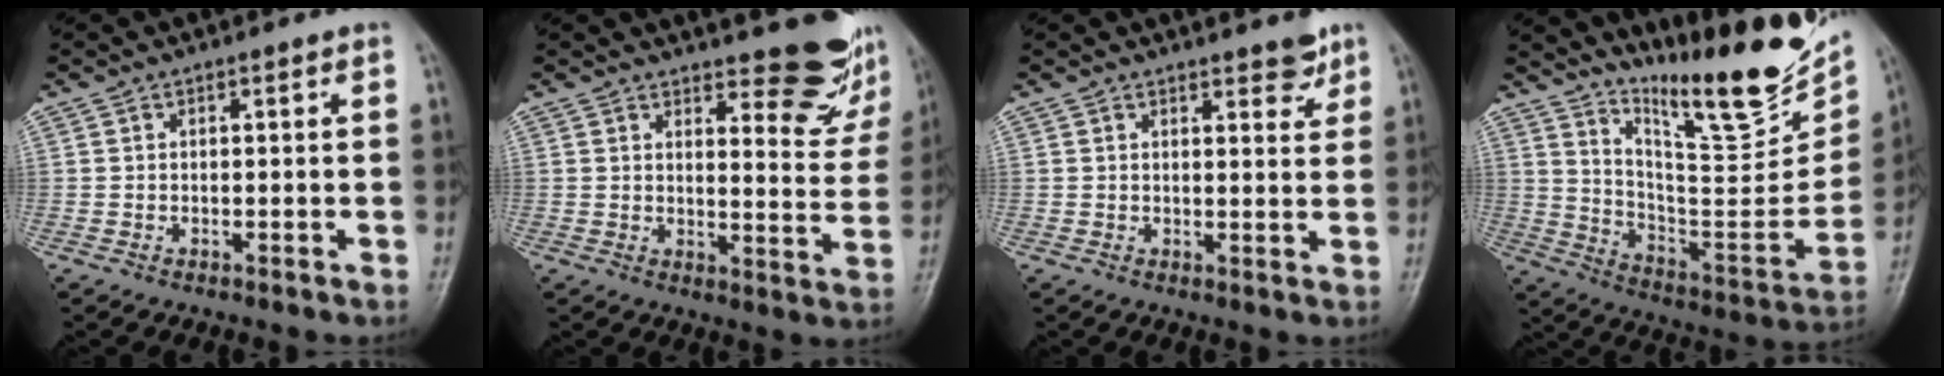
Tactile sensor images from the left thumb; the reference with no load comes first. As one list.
[{"total": 12.0, "force": [9.8, 3.6, 6.0], "torque": [-0.038, -0.083, 0.113]}, {"total": 3.8, "force": [2.8, 1.4, 2.2], "torque": [-0.010, -0.018, 0.036]}, {"total": 24.0, "force": [17.4, 5.3, 15.5], "torque": [-0.198, -0.105, 0.278]}]